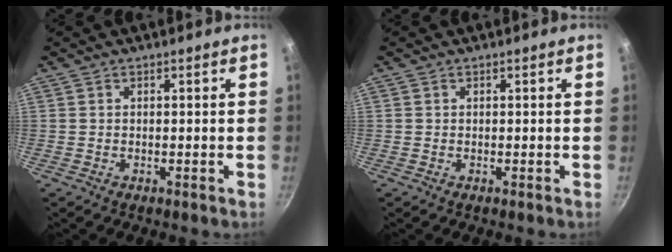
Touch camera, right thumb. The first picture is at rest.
{"total": 0.0}